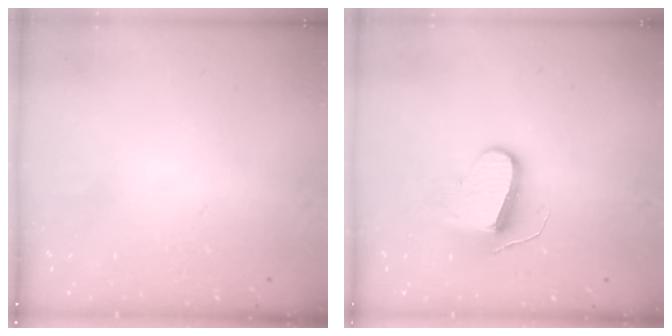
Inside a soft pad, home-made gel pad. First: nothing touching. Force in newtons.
{"total": 9.5, "press": 9.5, "slide": 0.4}